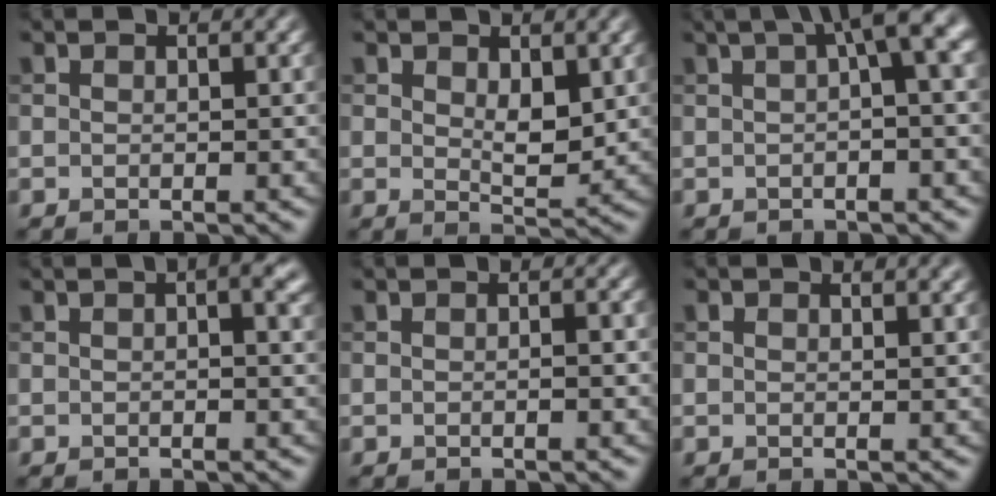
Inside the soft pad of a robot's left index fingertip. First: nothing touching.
{"total": 3.1, "force": [0.9, 1.6, 2.5], "torque": [-0.045, -0.010, 0.017]}
{"total": 5.8, "force": [1.7, 1.4, 5.4], "torque": [-0.060, 0.021, 0.016]}
{"total": 2.6, "force": [0.9, 0.7, 2.3], "torque": [-0.030, 0.002, 0.011]}
{"total": 0.7, "force": [-0.3, 0.1, 0.6], "torque": [-0.012, -0.001, -0.007]}
{"total": 0.7, "force": [0.5, 0.3, 0.4], "torque": [-0.008, -0.004, 0.007]}